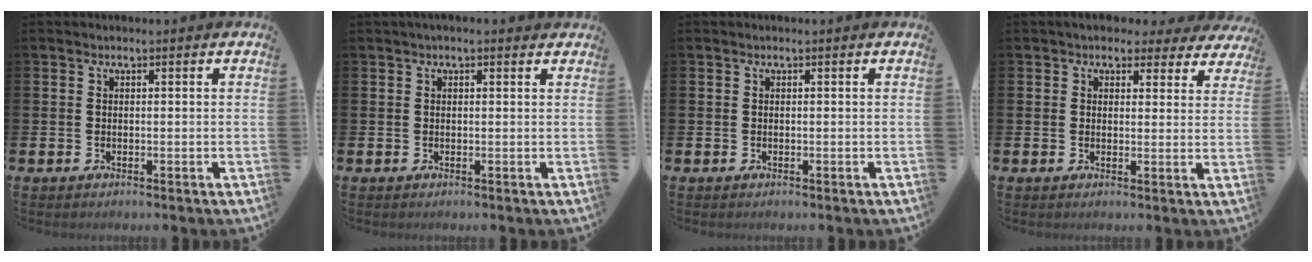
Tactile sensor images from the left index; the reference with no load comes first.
{"total": 0.7, "force": [0.4, 0.2, 0.5], "torque": [-0.001, 0.000, 0.004]}
{"total": 0.0}
{"total": 3.5, "force": [3.0, 1.7, 0.5], "torque": [-0.011, -0.014, 0.050]}